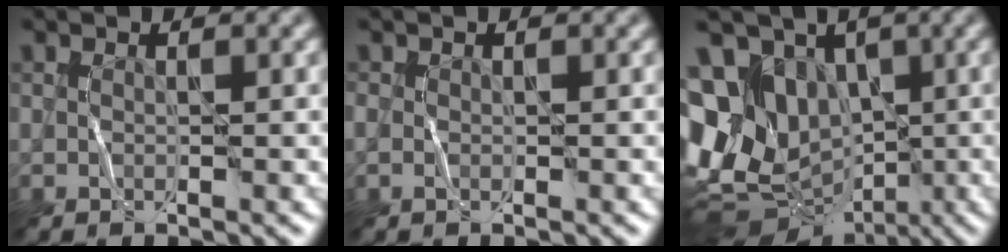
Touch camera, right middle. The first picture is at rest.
{"total": 0.0}
{"total": 11.4, "force": [0.9, 9.7, 5.8], "torque": [-0.117, 0.008, 0.021]}